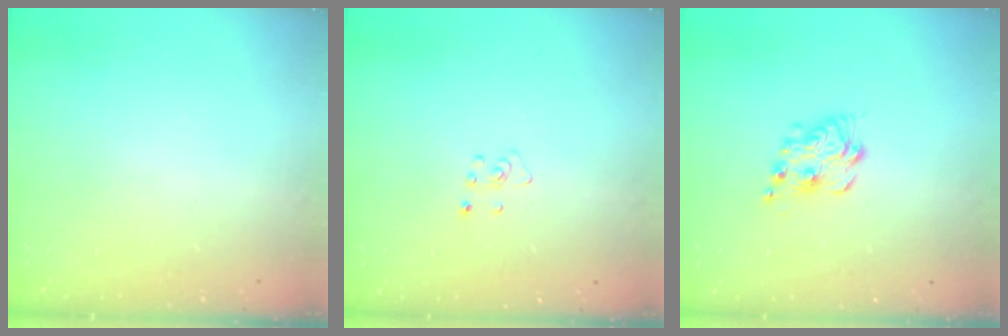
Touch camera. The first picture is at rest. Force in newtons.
{"total": 3.6, "press": 3.6, "slide": 0.2}
{"total": 8.1, "press": 8.1, "slide": 0.4}